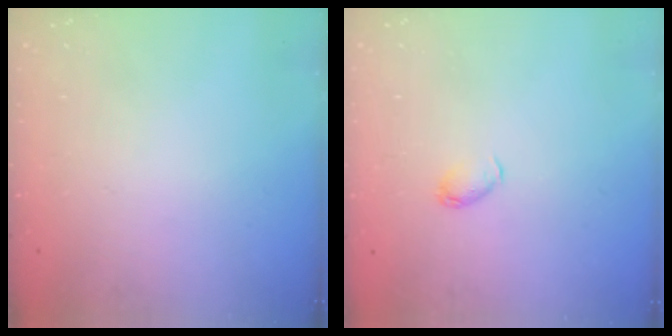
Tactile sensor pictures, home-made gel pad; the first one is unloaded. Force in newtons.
{"total": 2.9, "press": 2.8, "slide": 0.6}